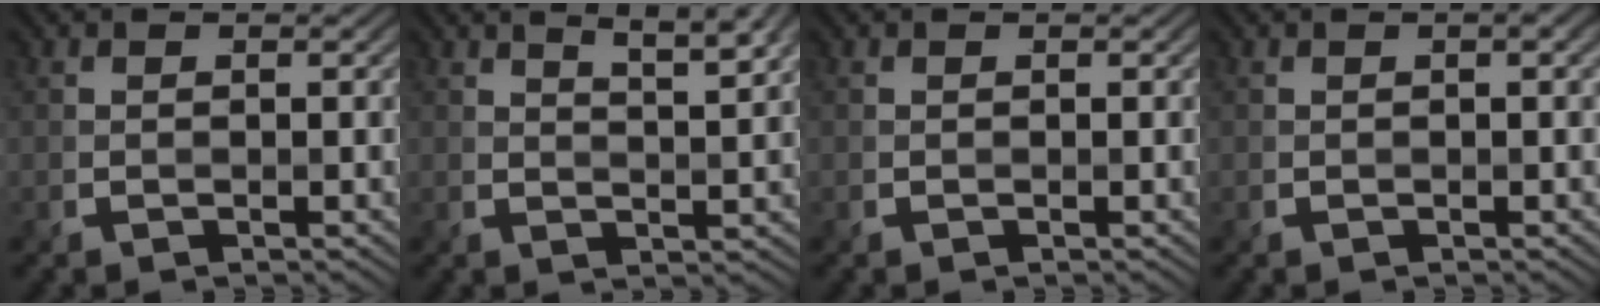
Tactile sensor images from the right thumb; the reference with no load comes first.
{"total": 6.0, "force": [3.8, 1.3, 4.5], "torque": [-0.068, 0.007, 0.059]}
{"total": 0.0}
{"total": 0.9, "force": [0.2, 0.1, 0.9], "torque": [-0.016, 0.005, 0.004]}